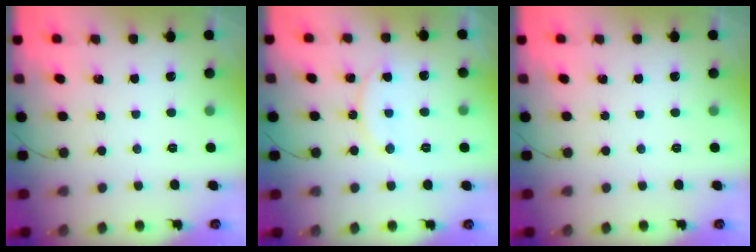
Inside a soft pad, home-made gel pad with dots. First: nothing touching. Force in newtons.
{"total": 10.5, "press": 10.5, "slide": 0.6}
{"total": 0.0}